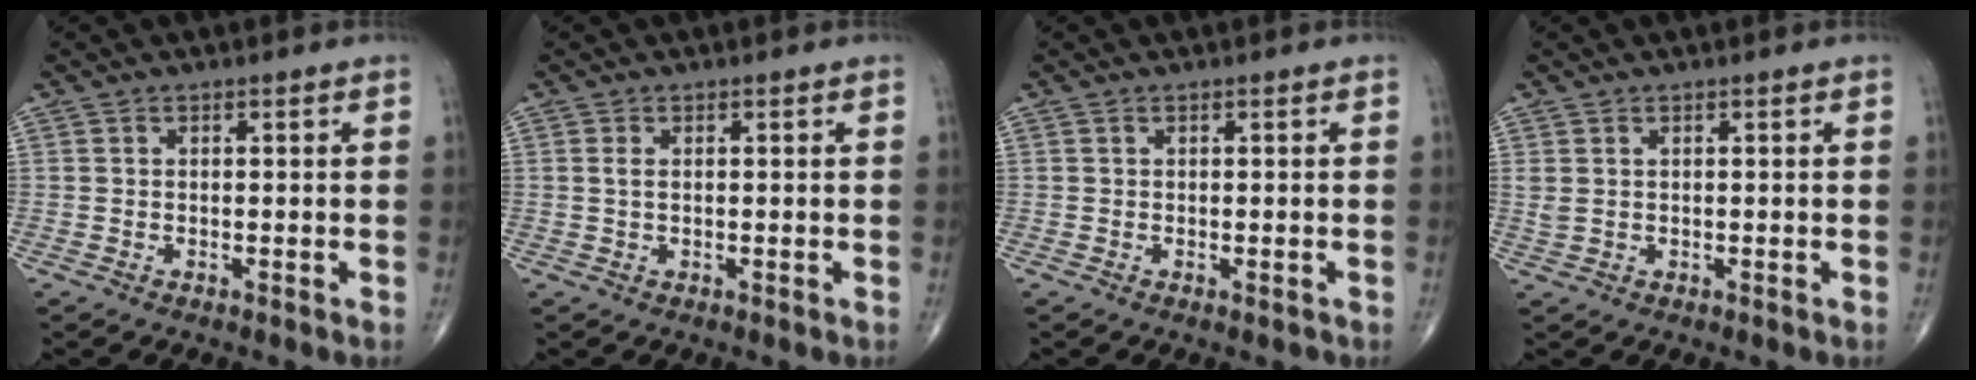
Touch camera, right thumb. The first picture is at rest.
{"total": 1.0, "force": [0.2, 0.5, 0.9], "torque": [-0.020, 0.004, 0.007]}
{"total": 0.7, "force": [-0.3, 0.3, 0.6], "torque": [-0.004, -0.002, -0.002]}
{"total": 1.6, "force": [0.6, 0.8, 1.2], "torque": [-0.032, 0.010, 0.020]}